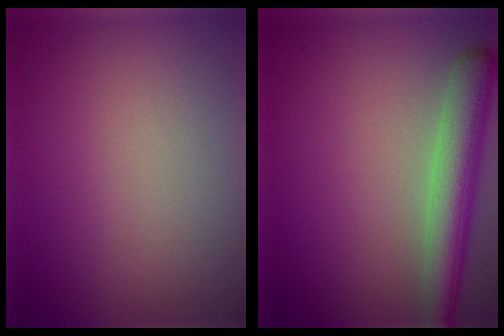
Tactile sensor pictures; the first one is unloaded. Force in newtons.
{"total": 5.4, "press": 5.4, "slide": 0.1}